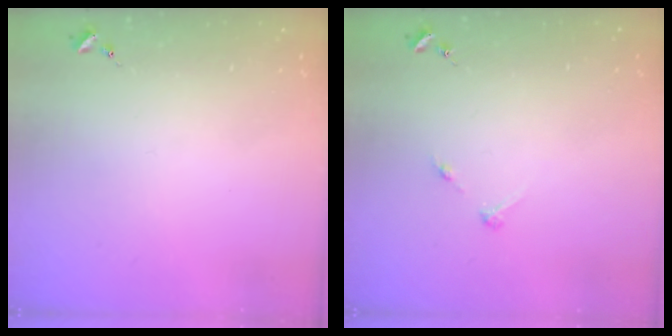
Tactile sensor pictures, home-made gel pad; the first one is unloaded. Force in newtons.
{"total": 2.8, "press": 2.8, "slide": 0.3}